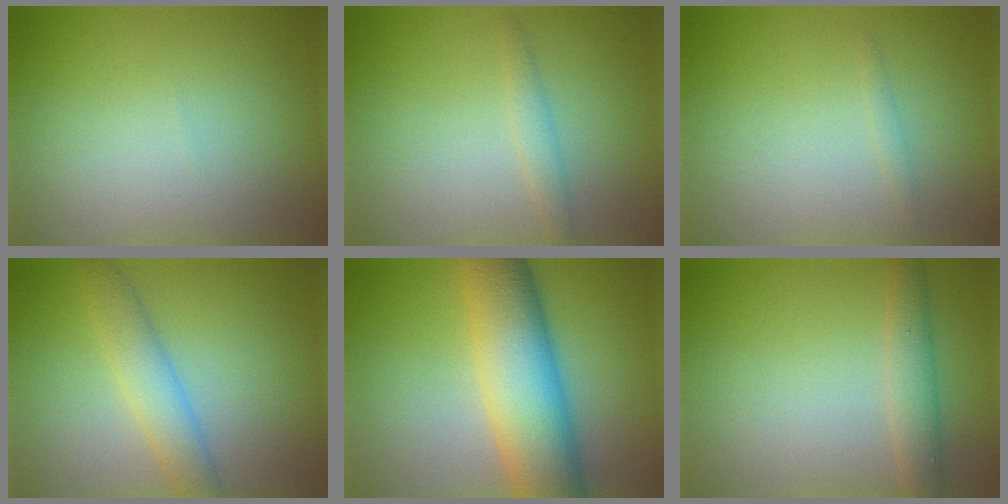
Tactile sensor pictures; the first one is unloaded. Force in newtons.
{"total": 1.5, "press": 1.5, "slide": 0.0}
{"total": 0.5, "press": 0.5, "slide": 0.0}
{"total": 3.3, "press": 3.3, "slide": 0.2}
{"total": 11.0, "press": 11.0, "slide": 0.1}
{"total": 2.6, "press": 2.6, "slide": 0.0}